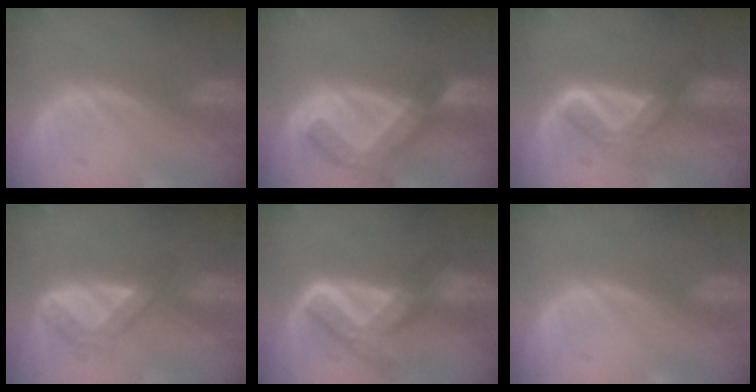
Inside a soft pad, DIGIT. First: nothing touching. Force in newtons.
{"total": 7.6, "press": 6.6, "slide": 3.8}
{"total": 5.1, "press": 5.1, "slide": 0.8}
{"total": 4.8, "press": 4.3, "slide": 2.1}
{"total": 8.2, "press": 8.2, "slide": 0.7}
{"total": 0.5, "press": 0.1, "slide": 0.5}